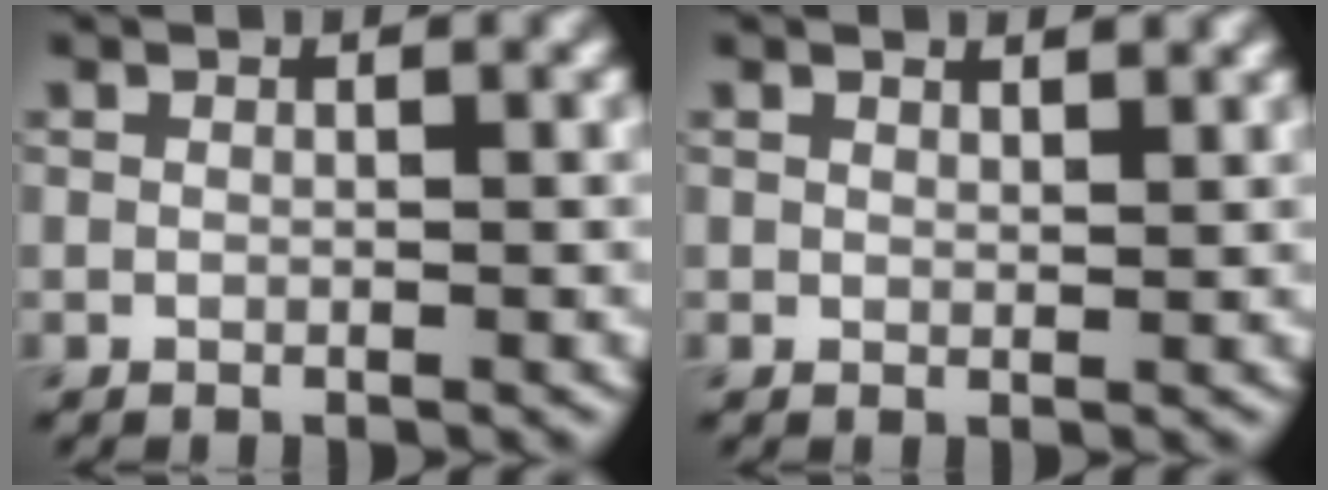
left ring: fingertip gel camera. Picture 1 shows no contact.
{"total": 1.1, "force": [1.0, 0.3, 0.2], "torque": [-0.006, 0.002, 0.019]}